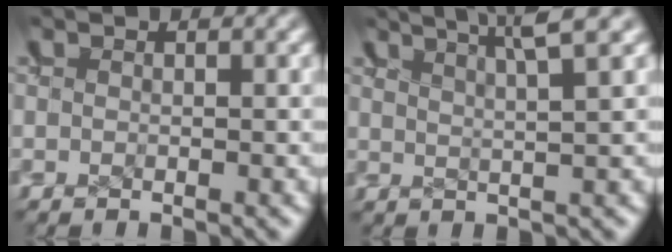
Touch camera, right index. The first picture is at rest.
{"total": 4.8, "force": [4.2, -0.1, 2.3], "torque": [-0.010, 0.017, 0.065]}